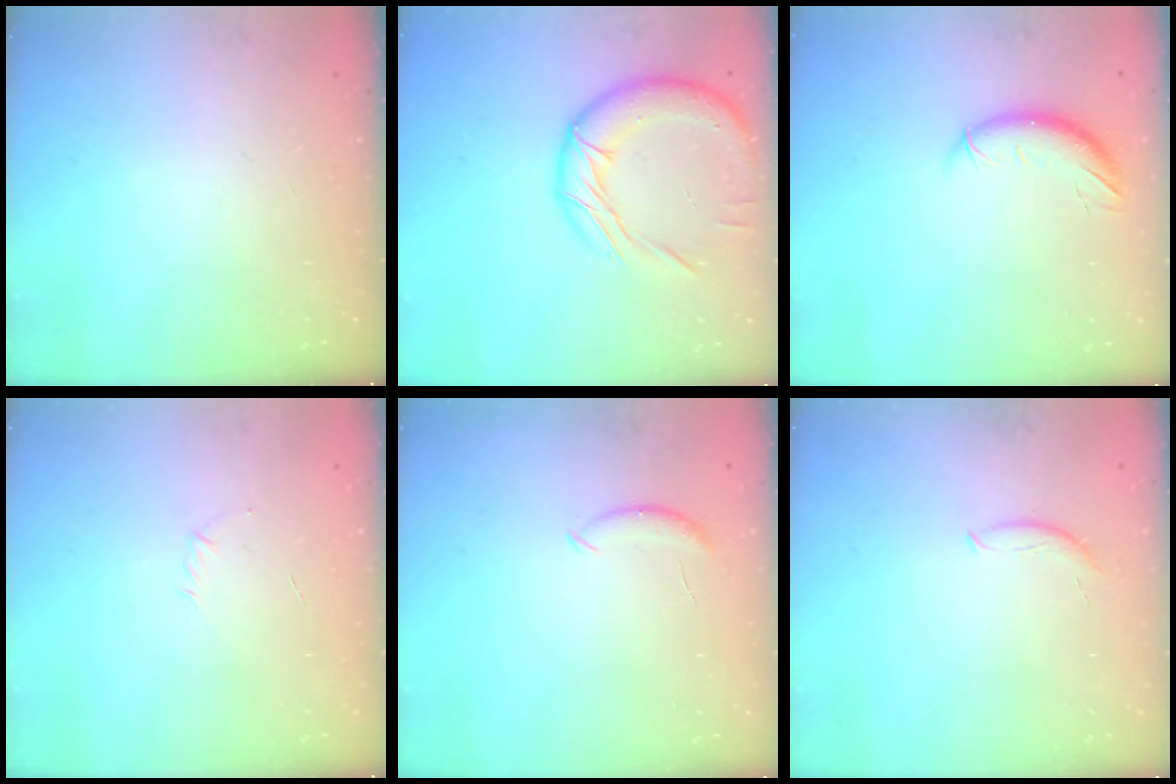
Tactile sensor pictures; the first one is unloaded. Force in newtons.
{"total": 16.9, "press": 16.9, "slide": 1.5}
{"total": 9.2, "press": 9.1, "slide": 1.5}
{"total": 2.7, "press": 2.6, "slide": 0.7}
{"total": 6.1, "press": 6.1, "slide": 0.6}
{"total": 6.0, "press": 5.9, "slide": 0.4}